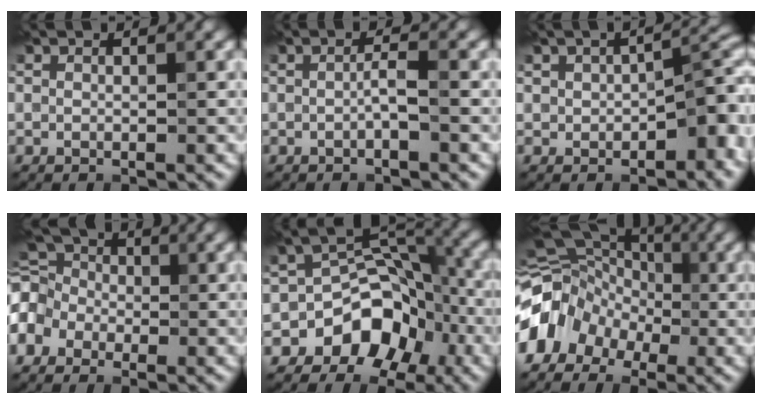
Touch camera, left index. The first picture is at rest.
{"total": 1.2, "force": [-0.3, -0.2, 1.1], "torque": [-0.022, 0.008, -0.005]}
{"total": 6.6, "force": [-0.9, 3.9, 5.2], "torque": [-0.057, 0.010, -0.018]}
{"total": 7.7, "force": [-0.7, 5.9, 4.8], "torque": [-0.111, 0.026, -0.045]}
{"total": 6.7, "force": [-3.4, 4.8, 3.2], "torque": [-0.025, 0.024, -0.059]}
{"total": 7.1, "force": [-2.4, 5.7, 3.6], "torque": [-0.046, 0.014, -0.050]}